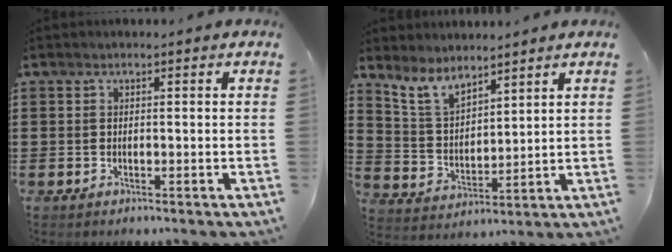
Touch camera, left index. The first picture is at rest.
{"total": 6.7, "force": [5.8, 2.3, 2.4], "torque": [-0.069, -0.017, 0.109]}